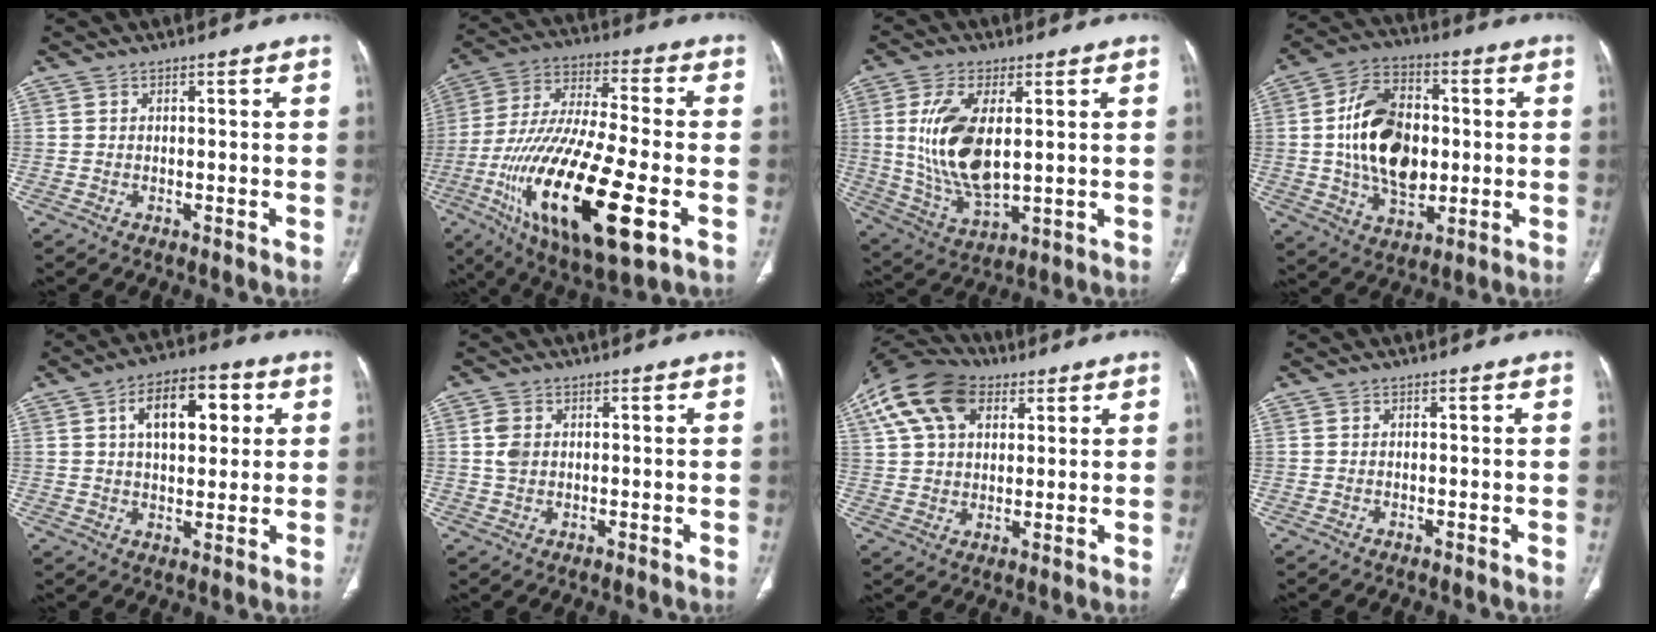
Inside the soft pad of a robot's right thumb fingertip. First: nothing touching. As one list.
[{"total": 28.0, "force": [-8.6, 9.0, 25.0], "torque": [-0.535, -0.011, -0.144]}, {"total": 14.7, "force": [2.0, 7.1, 12.8], "torque": [-0.259, -0.018, 0.053]}, {"total": 18.0, "force": [0.4, 11.8, 13.6], "torque": [-0.214, 0.011, 0.010]}, {"total": 12.6, "force": [3.8, 6.8, 9.9], "torque": [-0.124, 0.008, 0.056]}, {"total": 3.1, "force": [0.6, 2.3, 1.9], "torque": [-0.037, 0.001, 0.013]}, {"total": 18.1, "force": [8.2, 11.5, 11.4], "torque": [-0.230, 0.020, 0.146]}, {"total": 0.0}]